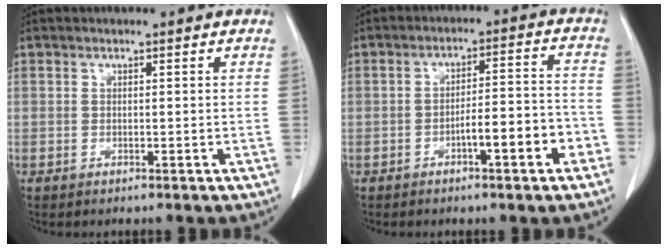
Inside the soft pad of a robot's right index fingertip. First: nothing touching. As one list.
[{"total": 7.6, "force": [-3.5, 1.0, 6.6], "torque": [-0.095, 0.019, -0.050]}]